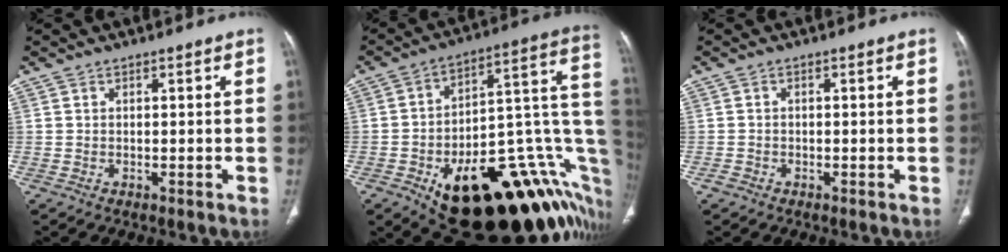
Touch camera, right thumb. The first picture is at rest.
{"total": 34.8, "force": [-12.6, 15.3, 28.6], "torque": [-0.269, 0.081, -0.173]}
{"total": 1.2, "force": [-0.8, 0.9, 0.3], "torque": [-0.006, 0.002, -0.016]}